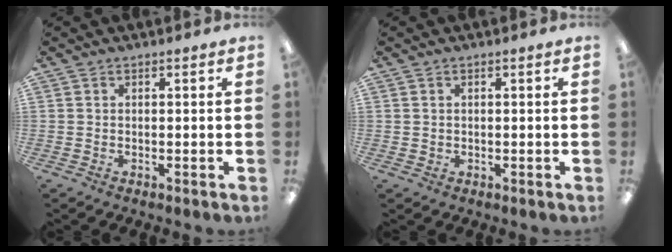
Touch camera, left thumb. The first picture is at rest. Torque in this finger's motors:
{"motor_torque": [-0.58, -0.11, -0.17, 0.06, -0.01]}